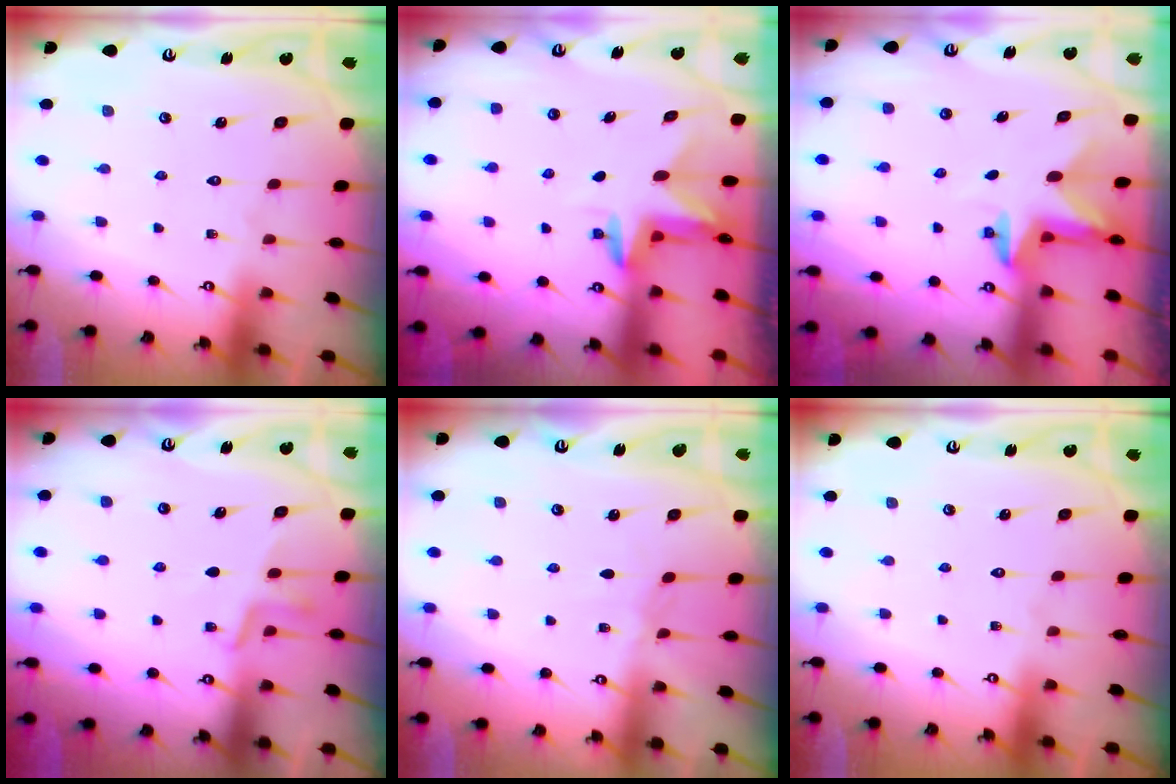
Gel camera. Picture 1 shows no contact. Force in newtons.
{"total": 3.0, "press": 3.0, "slide": 0.2}
{"total": 2.4, "press": 2.3, "slide": 0.4}
{"total": 5.6, "press": 5.5, "slide": 1.2}
{"total": 3.5, "press": 3.4, "slide": 0.5}
{"total": 0.0}